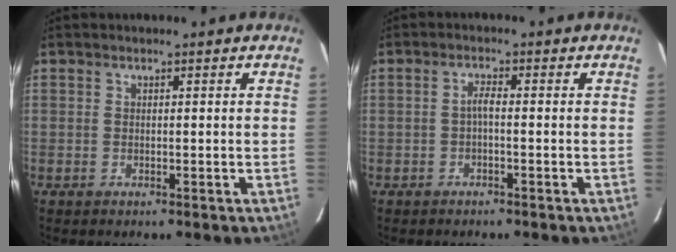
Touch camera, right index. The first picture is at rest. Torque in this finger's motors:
{"motor_torque": [0.32, -0.04, 0.14, 0.05]}